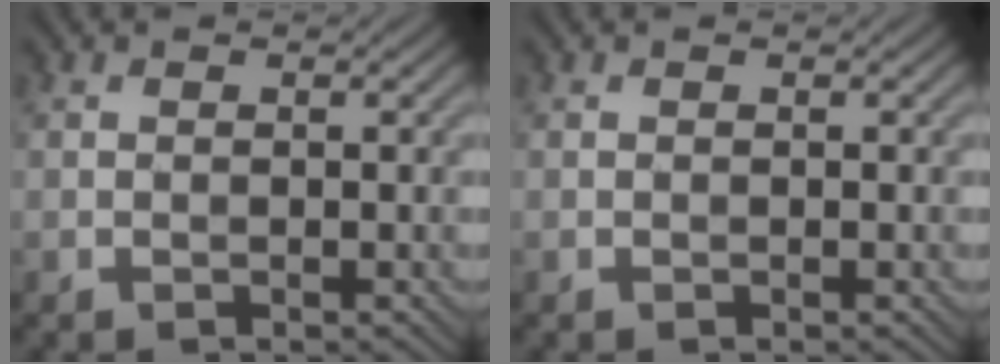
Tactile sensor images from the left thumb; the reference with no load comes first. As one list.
[{"total": 0.0}]